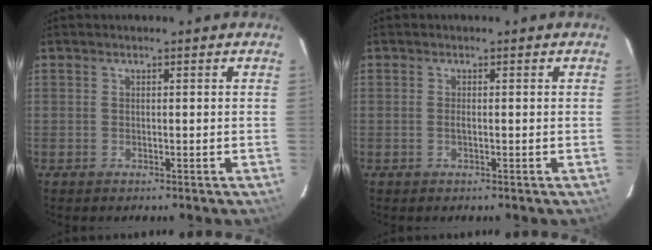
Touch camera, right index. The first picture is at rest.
{"total": 0.6, "force": [-0.2, 0.1, 0.6], "torque": [-0.012, -0.002, -0.003]}